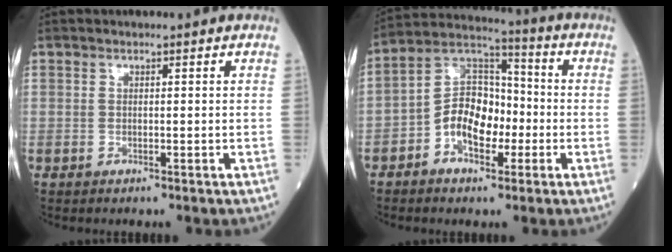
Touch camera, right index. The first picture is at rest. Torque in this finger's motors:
{"motor_torque": [0.89, -0.54, 0.26, 0.10]}